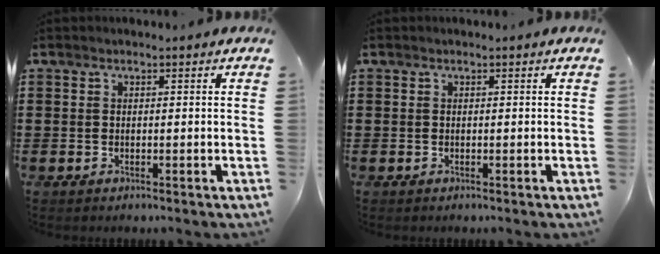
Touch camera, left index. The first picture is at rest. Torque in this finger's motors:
{"motor_torque": [0.00, 0.00, 0.00, 0.00]}